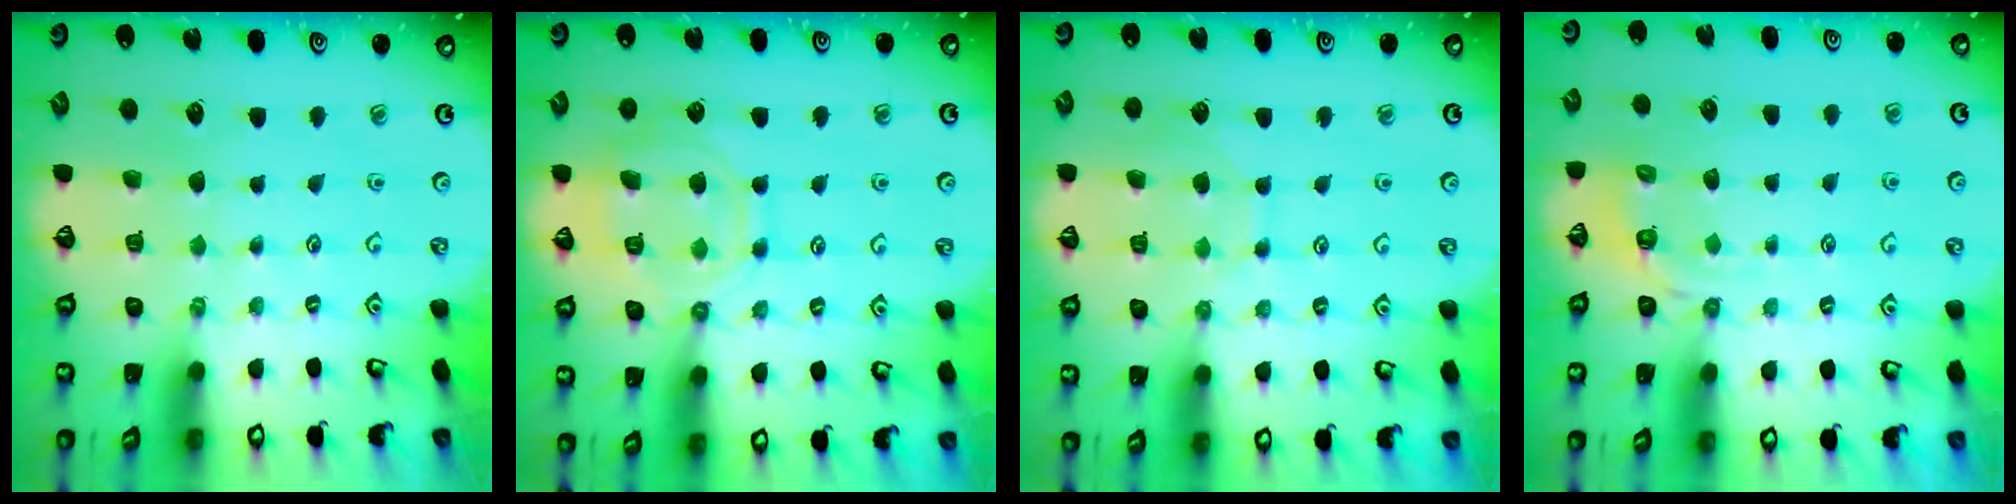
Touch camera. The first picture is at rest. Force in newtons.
{"total": 11.7, "press": 11.6, "slide": 1.2}
{"total": 7.8, "press": 7.7, "slide": 0.6}
{"total": 3.8, "press": 3.2, "slide": 2.1}